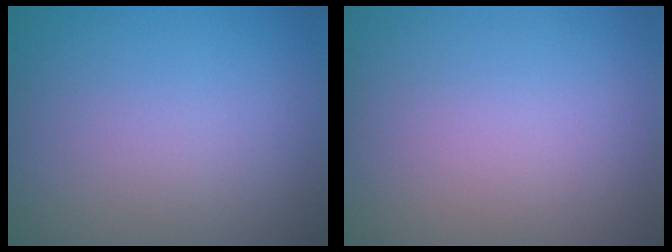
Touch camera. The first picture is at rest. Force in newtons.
{"total": 0.0}